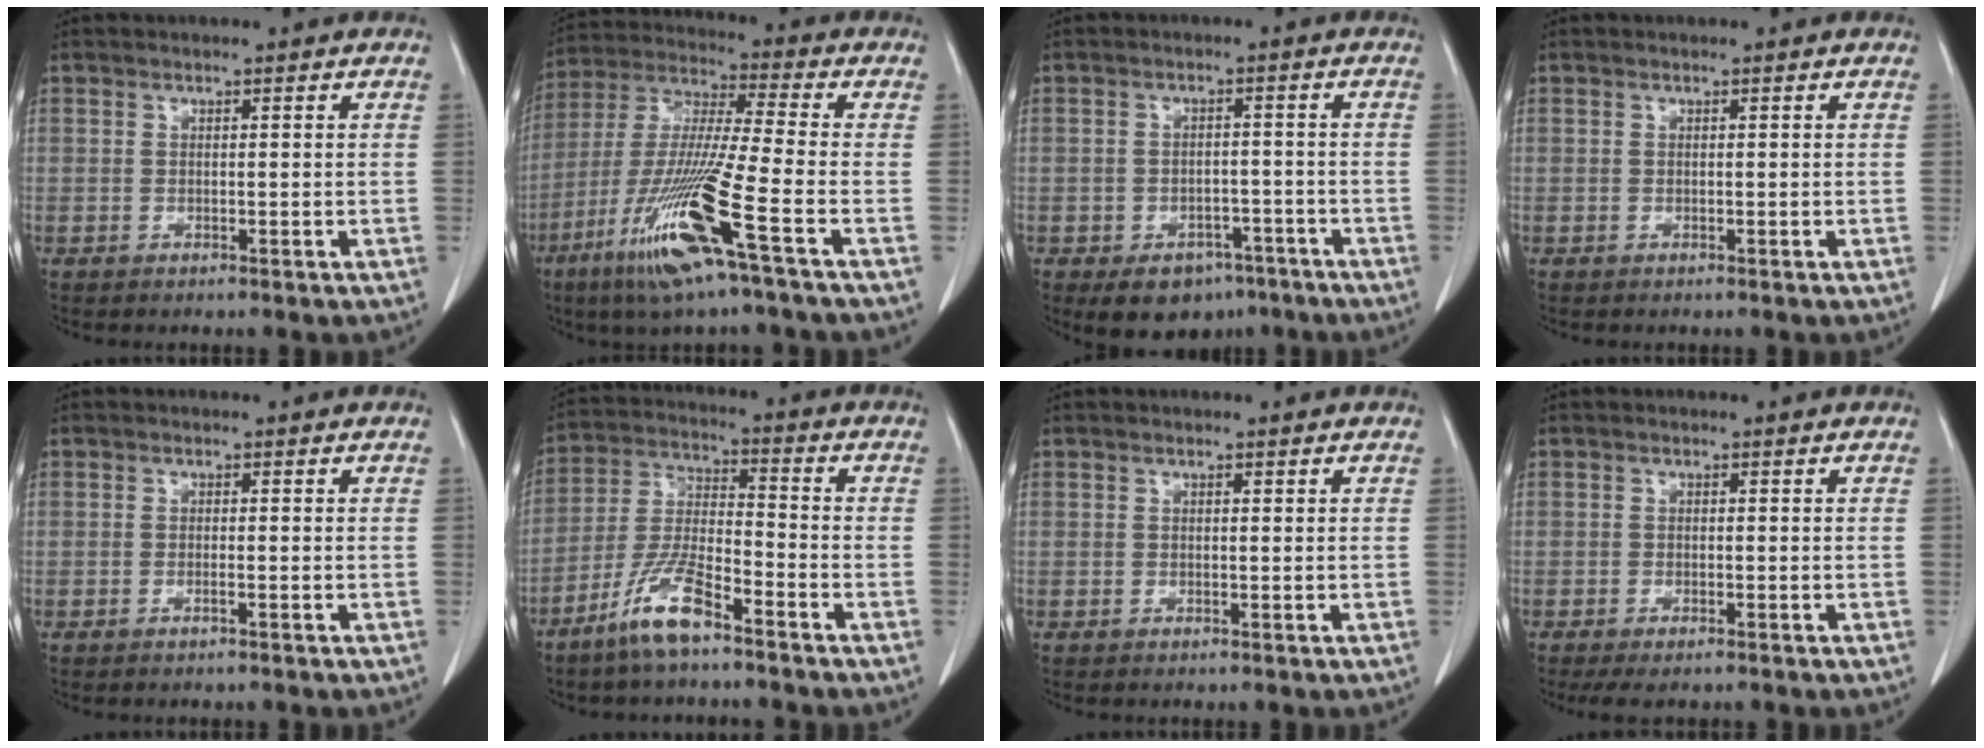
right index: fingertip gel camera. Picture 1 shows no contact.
{"total": 16.1, "force": [-7.7, -0.7, 14.1], "torque": [-0.301, -0.035, -0.151]}
{"total": 7.6, "force": [-5.0, 4.8, 3.0], "torque": [-0.035, 0.009, -0.064]}
{"total": 0.0}
{"total": 0.6, "force": [-0.4, -0.1, 0.5], "torque": [-0.011, 0.000, -0.006]}
{"total": 9.4, "force": [-6.4, 1.5, 6.7], "torque": [-0.143, -0.013, -0.129]}
{"total": 0.0}
{"total": 3.1, "force": [-2.3, 0.8, 1.9], "torque": [-0.029, -0.009, -0.031]}